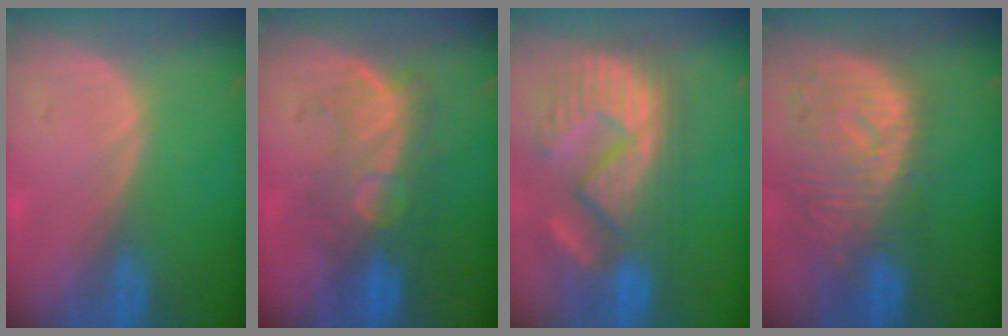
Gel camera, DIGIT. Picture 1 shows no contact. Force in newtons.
{"total": 9.3, "press": 8.5, "slide": 3.7}
{"total": 12.6, "press": 11.8, "slide": 4.4}
{"total": 11.5, "press": 10.0, "slide": 5.7}